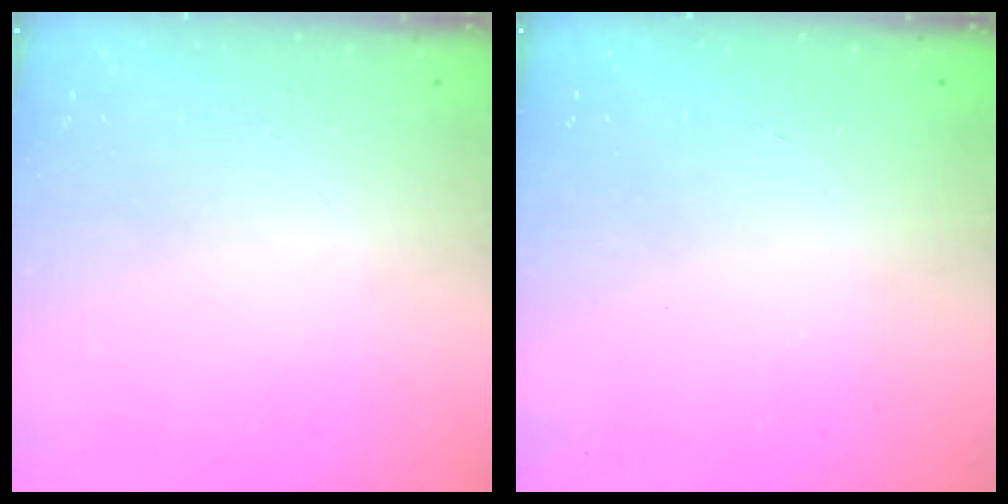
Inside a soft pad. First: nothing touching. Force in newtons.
{"total": 0.0}